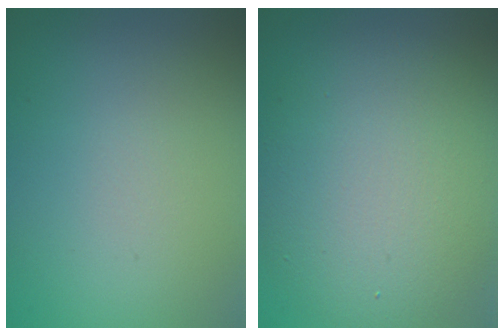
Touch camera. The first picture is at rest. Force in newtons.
{"total": 8.2, "press": 8.2, "slide": 0.3}